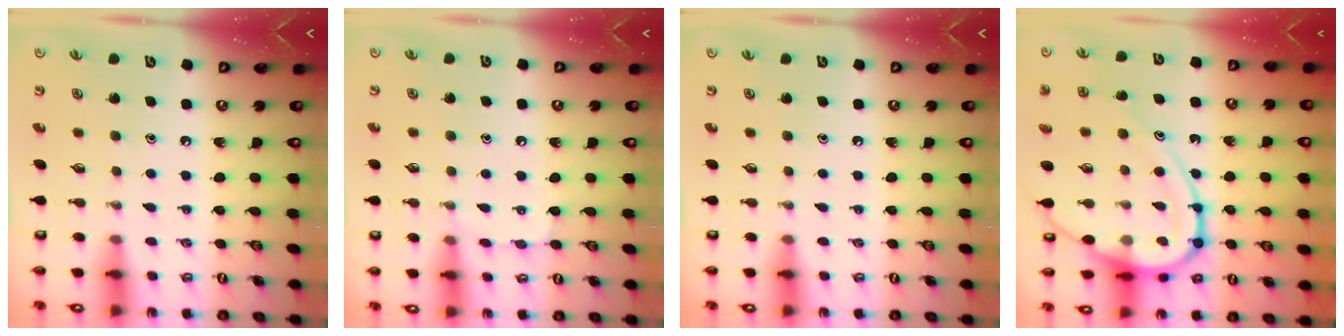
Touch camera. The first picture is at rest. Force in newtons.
{"total": 5.8, "press": 5.8, "slide": 0.6}
{"total": 0.0}
{"total": 13.9, "press": 13.8, "slide": 0.8}